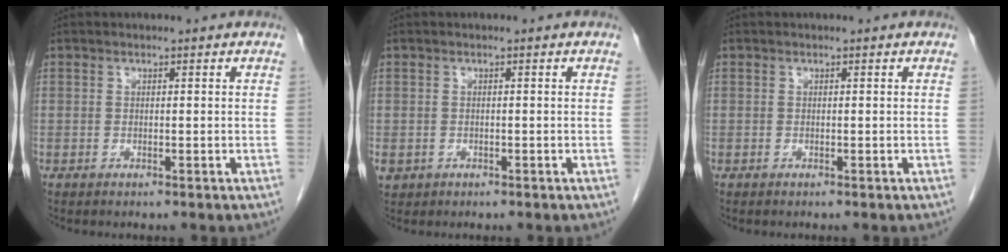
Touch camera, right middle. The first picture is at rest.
{"total": 1.8, "force": [-0.7, 1.6, 0.6], "torque": [-0.013, 0.002, -0.004]}
{"total": 0.0}